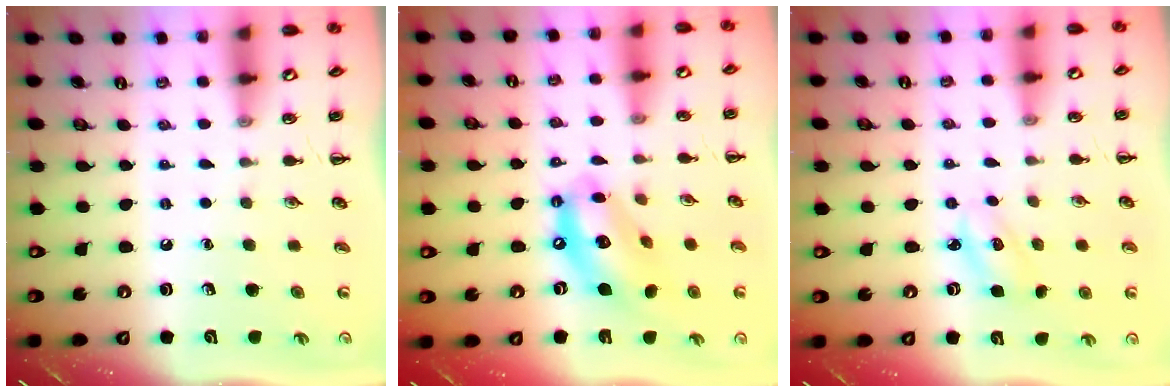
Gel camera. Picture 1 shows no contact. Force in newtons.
{"total": 14.0, "press": 13.6, "slide": 3.5}
{"total": 4.3, "press": 4.3, "slide": 0.8}